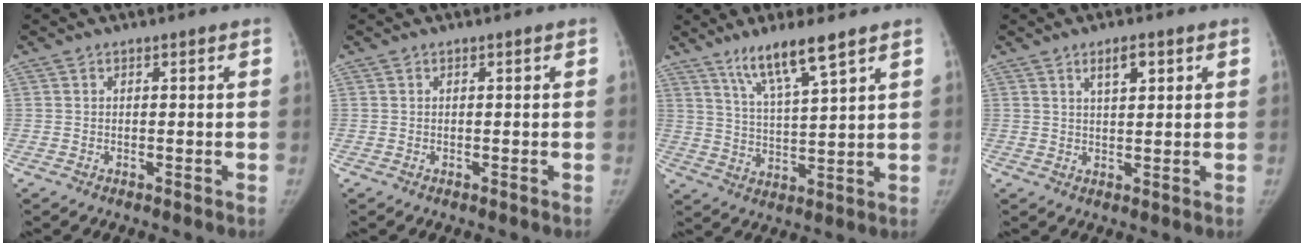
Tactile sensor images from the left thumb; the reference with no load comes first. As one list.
[{"total": 0.0}, {"total": 9.3, "force": [6.4, 0.9, 6.6], "torque": [-0.121, -0.039, 0.125]}, {"total": 3.7, "force": [1.9, 1.4, 2.8], "torque": [-0.040, -0.009, 0.033]}]